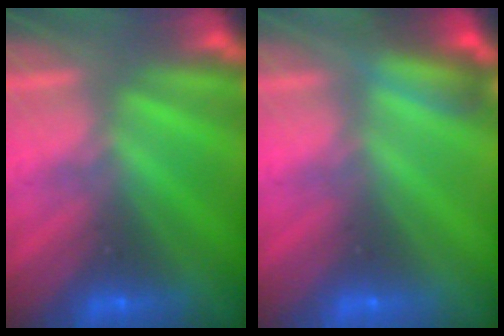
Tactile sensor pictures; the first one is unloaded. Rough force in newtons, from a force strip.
{"total": 2.9}